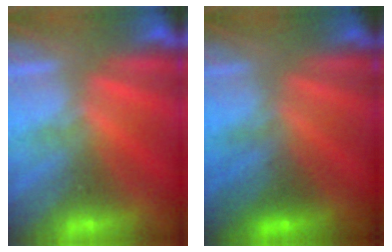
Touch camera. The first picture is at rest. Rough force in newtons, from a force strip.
{"total": 1.7}